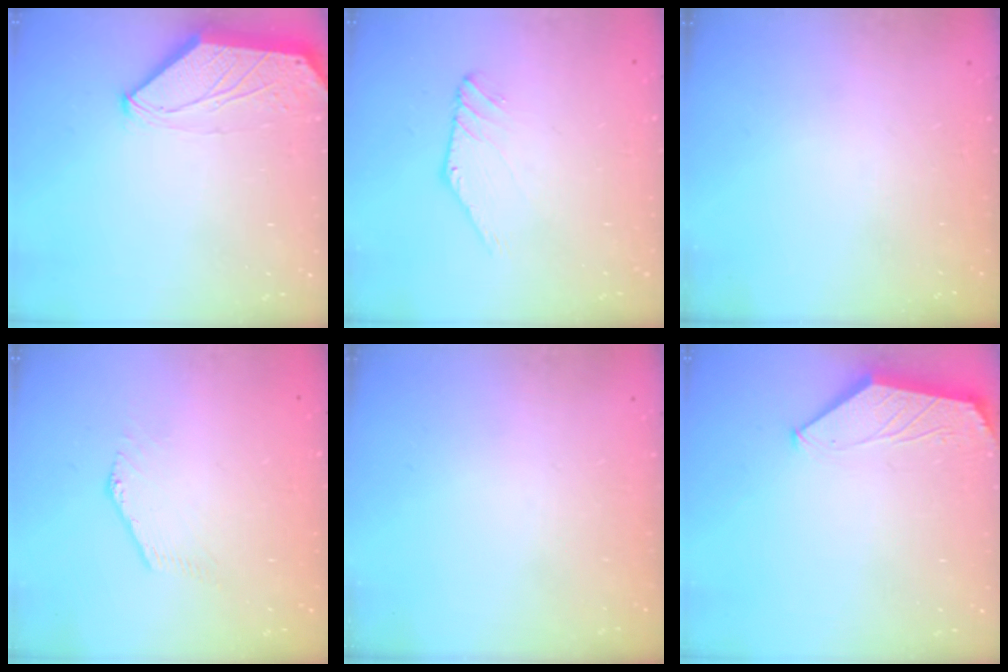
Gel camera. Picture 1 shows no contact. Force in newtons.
{"total": 1.4, "press": 1.4, "slide": 0.1}
{"total": 0.0}
{"total": 0.0}
{"total": 0.0}
{"total": 1.7, "press": 1.6, "slide": 0.4}